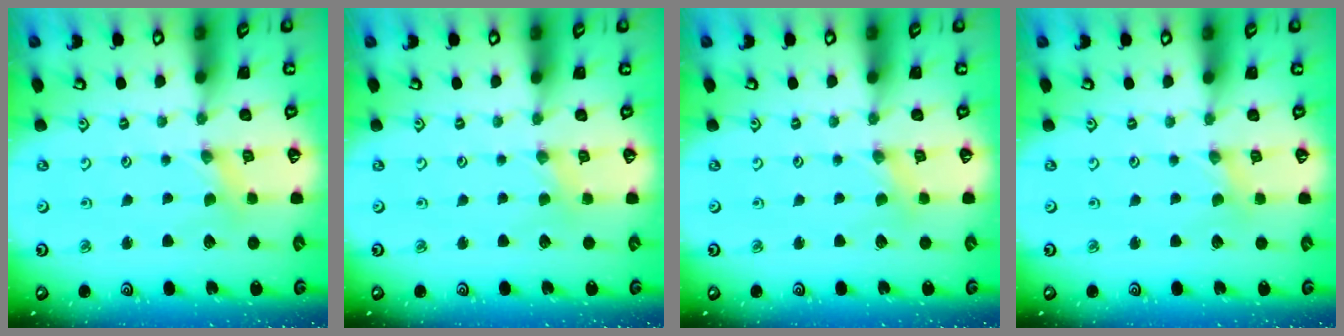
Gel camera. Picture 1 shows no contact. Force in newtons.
{"total": 2.4, "press": 2.4, "slide": 0.4}
{"total": 1.3, "press": 1.3, "slide": 0.2}
{"total": 0.0}